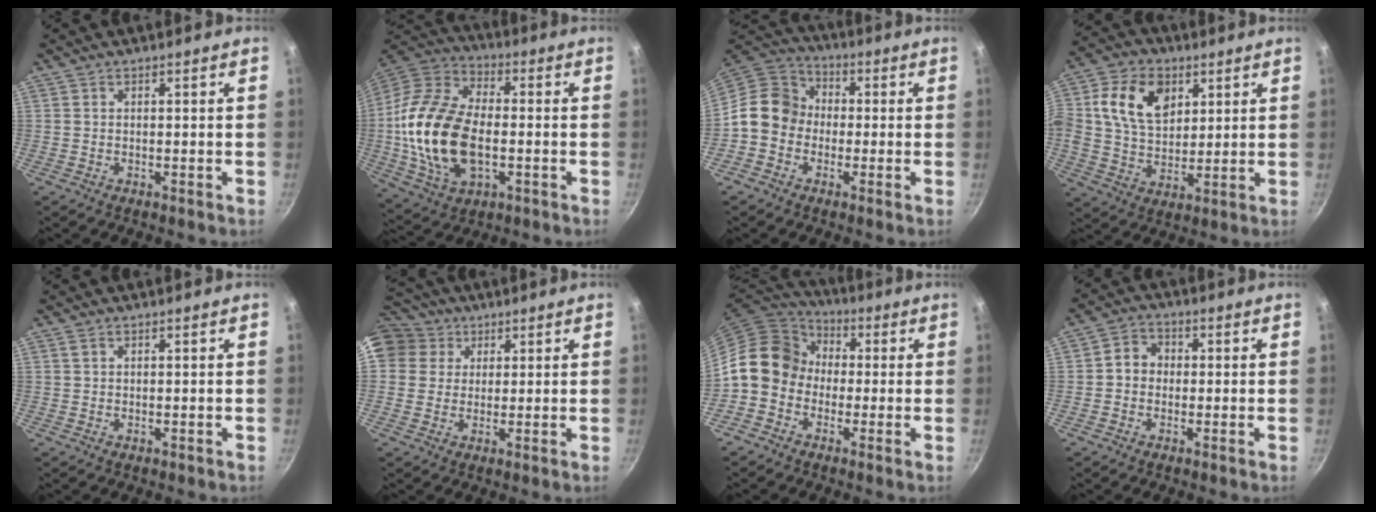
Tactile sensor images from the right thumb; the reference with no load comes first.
{"total": 21.9, "force": [-2.2, 13.3, 17.3], "torque": [-0.331, 0.024, -0.047]}
{"total": 10.7, "force": [-1.4, 9.3, 5.1], "torque": [-0.052, 0.034, -0.052]}
{"total": 13.5, "force": [4.3, 9.5, 8.6], "torque": [-0.137, -0.007, 0.071]}
{"total": 0.7, "force": [0.4, 0.4, 0.5], "torque": [-0.006, 0.001, 0.007]}
{"total": 11.7, "force": [4.9, 9.9, 4.0], "torque": [-0.063, 0.014, 0.080]}
{"total": 12.7, "force": [-0.7, 10.8, 6.7], "torque": [-0.077, 0.037, -0.035]}
{"total": 4.4, "force": [0.0, 3.9, 2.1], "torque": [-0.014, 0.011, -0.011]}